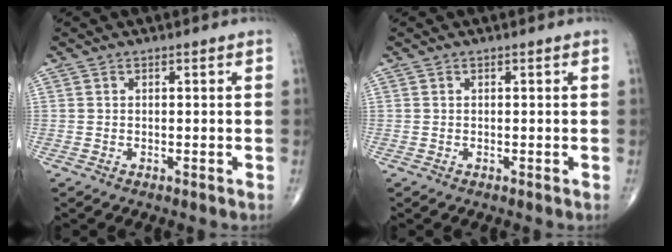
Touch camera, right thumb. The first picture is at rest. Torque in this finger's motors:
{"motor_torque": [0.00, 0.00, -0.01, -0.01, 0.00]}